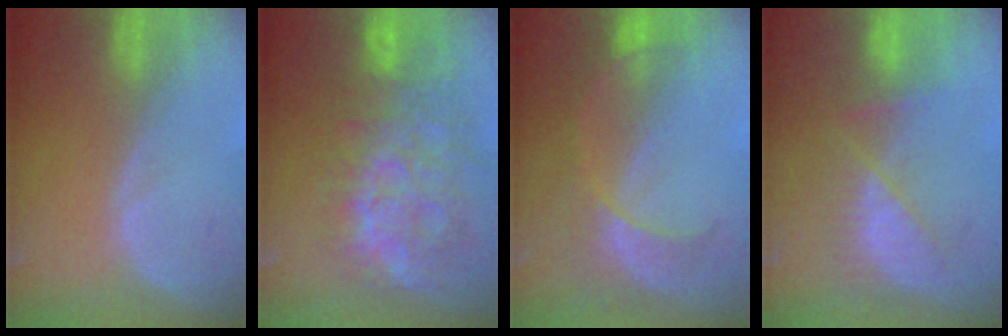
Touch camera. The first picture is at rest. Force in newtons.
{"total": 12.1, "press": 12.0, "slide": 1.2}
{"total": 7.8, "press": 6.9, "slide": 3.7}
{"total": 7.9, "press": 7.0, "slide": 3.7}